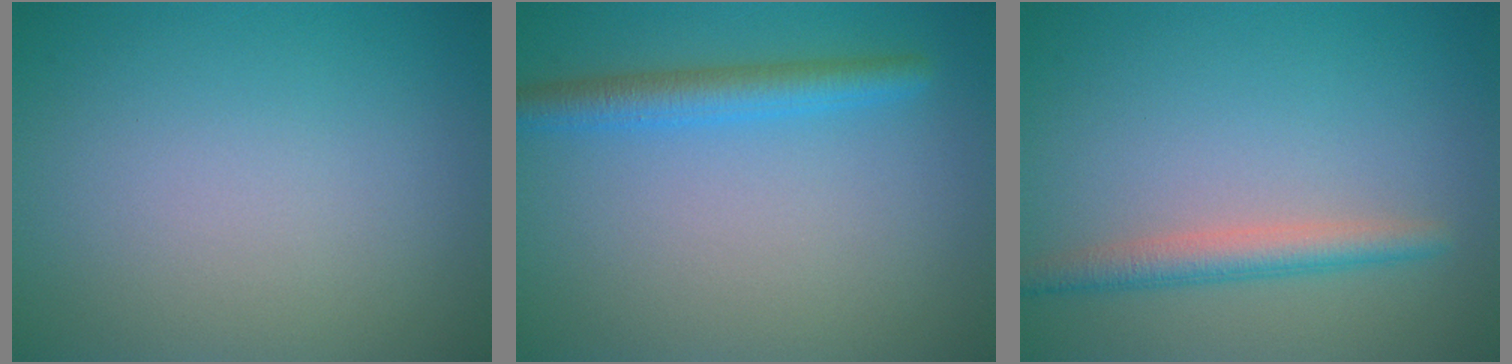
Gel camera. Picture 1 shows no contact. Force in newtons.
{"total": 3.1, "press": 3.1, "slide": 0.1}
{"total": 2.7, "press": 2.7, "slide": 0.2}